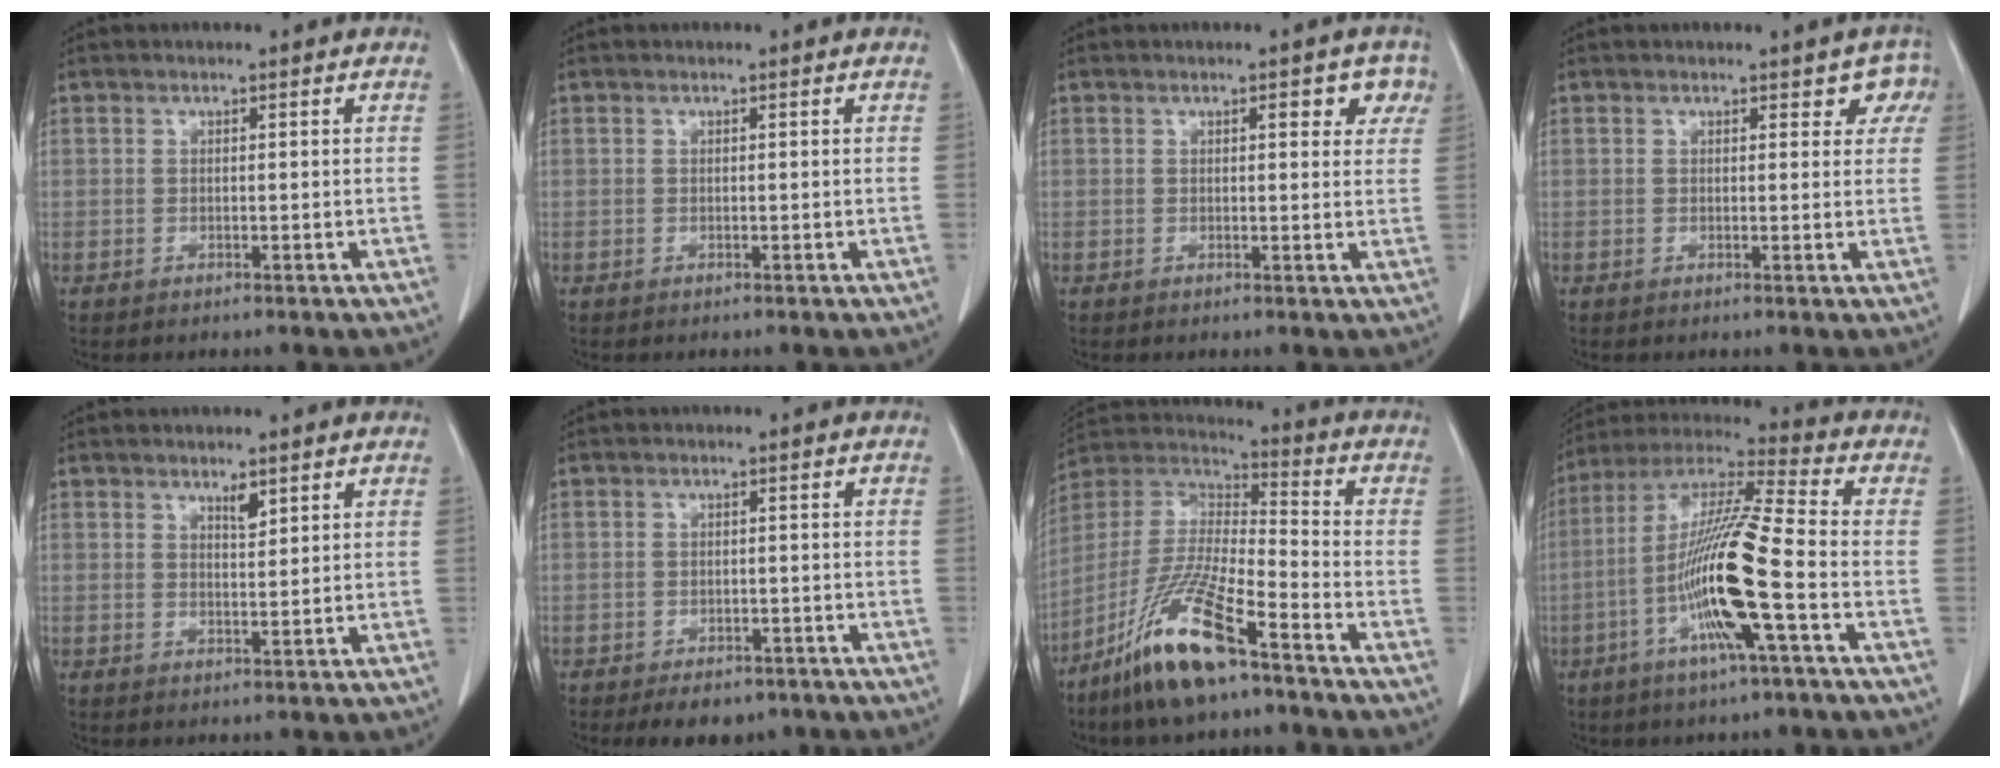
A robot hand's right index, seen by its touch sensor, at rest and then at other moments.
{"total": 0.0}
{"total": 4.0, "force": [1.9, 1.7, 3.1], "torque": [-0.026, 0.010, 0.015]}
{"total": 3.3, "force": [2.2, 2.0, 1.5], "torque": [0.005, 0.004, 0.013]}
{"total": 1.9, "force": [1.3, 0.5, 1.3], "torque": [-0.023, -0.004, 0.024]}
{"total": 5.7, "force": [-4.3, 3.1, 2.0], "torque": [-0.019, 0.004, -0.055]}
{"total": 15.7, "force": [-10.1, 2.1, 11.8], "torque": [-0.253, -0.020, -0.191]}
{"total": 15.6, "force": [-4.8, -0.3, 14.8], "torque": [-0.295, -0.004, -0.099]}